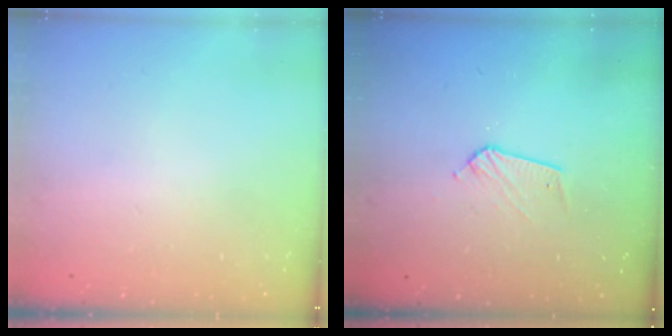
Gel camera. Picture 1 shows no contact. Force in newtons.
{"total": 6.2, "press": 6.2, "slide": 0.6}